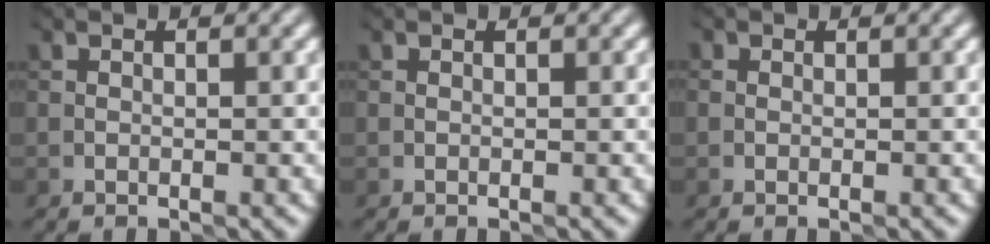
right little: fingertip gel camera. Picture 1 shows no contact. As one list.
[{"total": 0.0}, {"total": 0.0}]